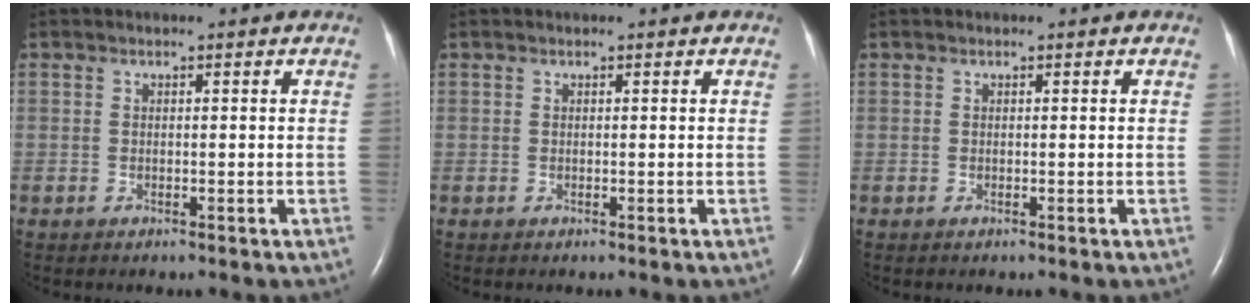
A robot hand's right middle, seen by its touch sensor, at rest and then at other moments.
{"total": 0.0}
{"total": 0.0}